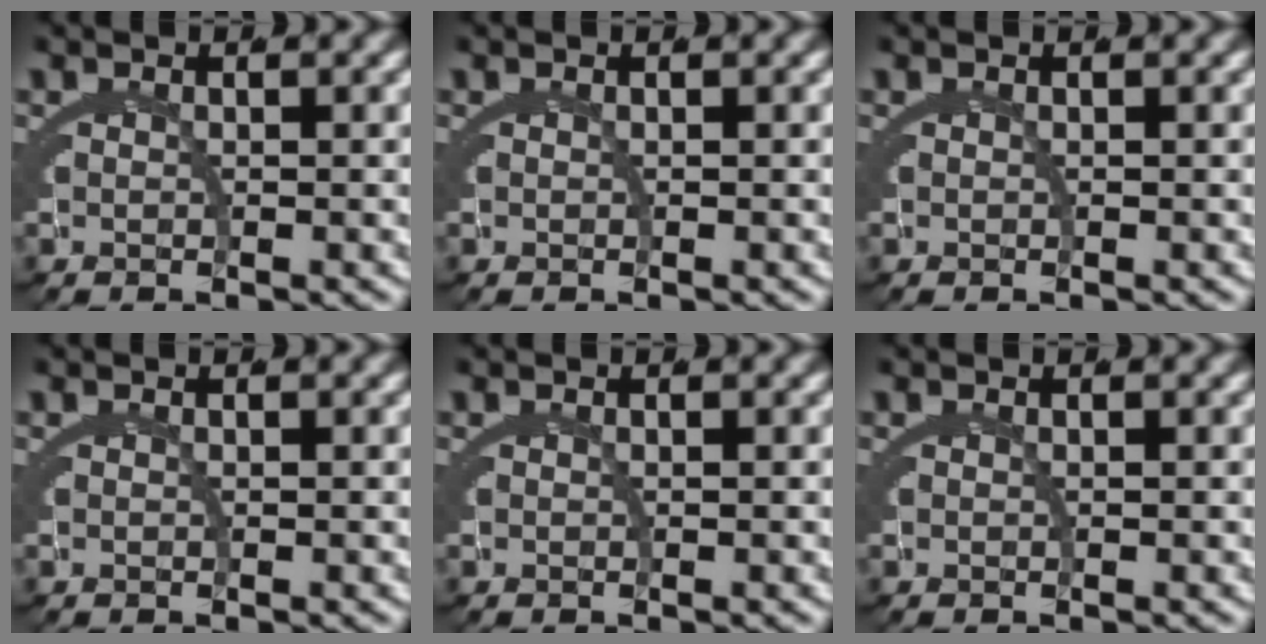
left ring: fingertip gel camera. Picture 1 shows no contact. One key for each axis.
{"total": 0.0}
{"total": 0.0}
{"total": 0.0}
{"total": 0.0}
{"total": 0.0}